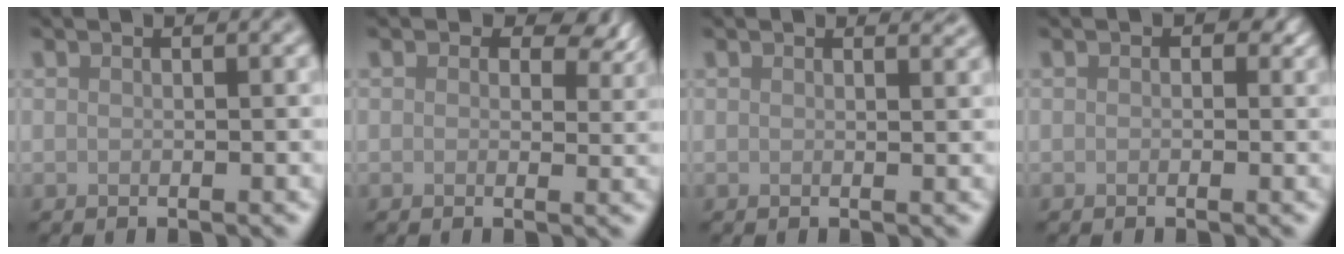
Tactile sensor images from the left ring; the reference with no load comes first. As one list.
[{"total": 4.8, "force": [2.1, 3.1, 3.0], "torque": [-0.036, -0.005, 0.022]}, {"total": 1.0, "force": [1.0, 0.1, 0.2], "torque": [-0.002, -0.004, 0.012]}, {"total": 1.2, "force": [0.2, 1.0, 0.6], "torque": [-0.001, -0.002, -0.003]}]